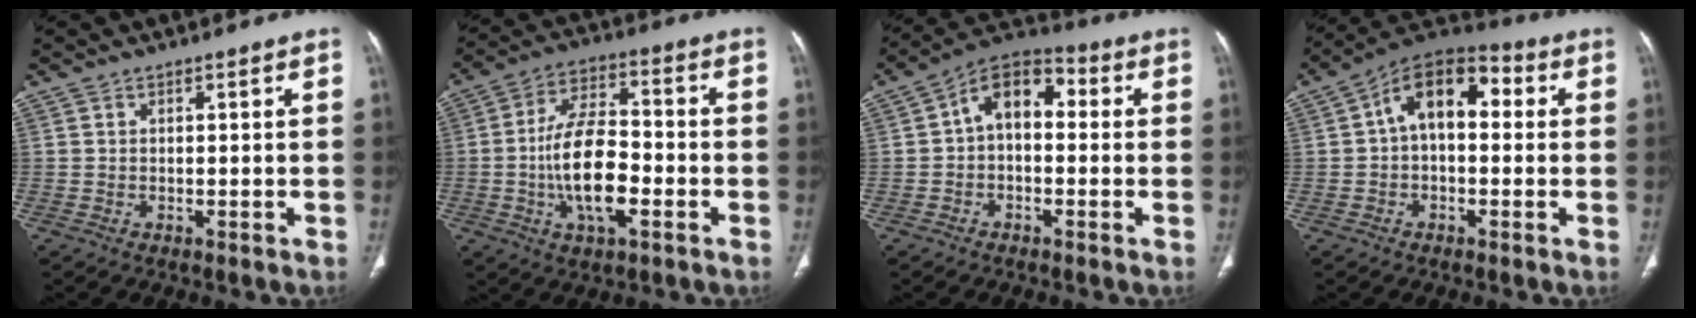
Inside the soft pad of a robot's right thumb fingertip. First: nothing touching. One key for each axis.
{"total": 14.1, "fx": -3.2, "fy": 6.4, "fz": 12.2, "tx": -0.220, "ty": 0.023, "tz": -0.060}
{"total": 9.7, "fx": 0.7, "fy": 6.2, "fz": 7.4, "tx": -0.097, "ty": 0.035, "tz": -0.006}
{"total": 12.2, "fx": 1.6, "fy": 7.3, "fz": 9.6, "tx": -0.128, "ty": 0.039, "tz": 0.011}